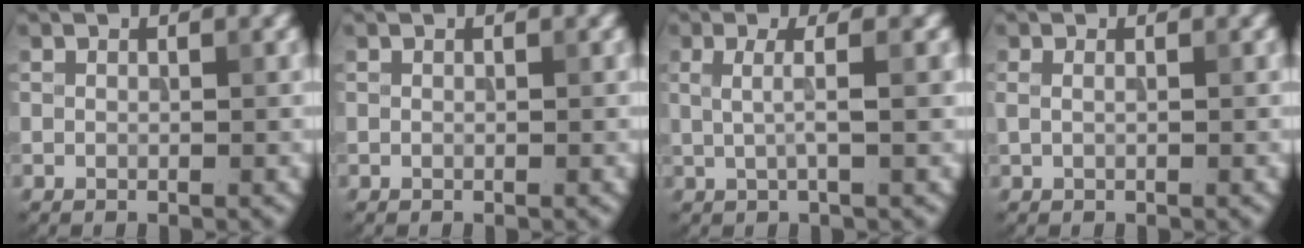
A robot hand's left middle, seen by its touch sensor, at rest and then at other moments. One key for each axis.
{"total": 0.0}
{"total": 2.6, "fx": 0.3, "fy": 0.7, "fz": 2.5, "tx": -0.042, "ty": 0.000, "tz": 0.002}
{"total": 0.8, "fx": 0.3, "fy": 0.3, "fz": 0.7, "tx": -0.015, "ty": -0.003, "tz": 0.002}